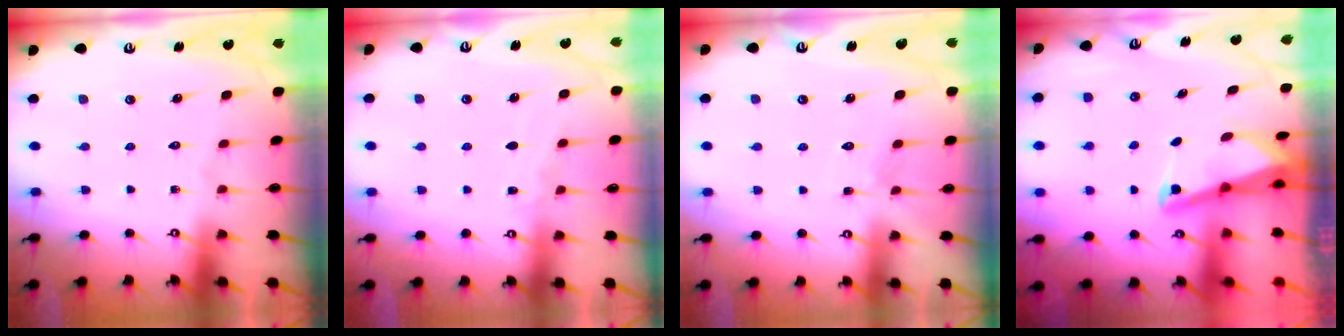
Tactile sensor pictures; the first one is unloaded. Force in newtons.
{"total": 3.3, "press": 3.2, "slide": 0.5}
{"total": 3.3, "press": 3.3, "slide": 0.4}
{"total": 2.7, "press": 2.6, "slide": 0.6}